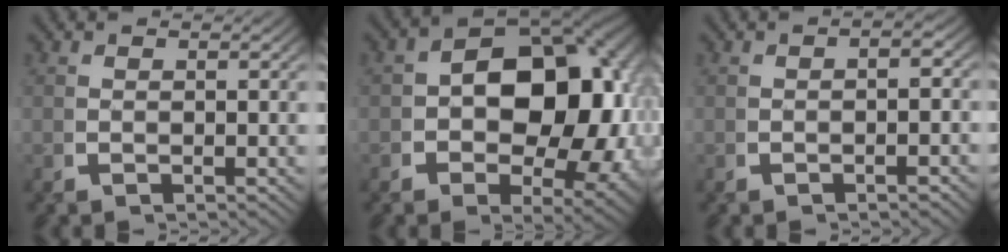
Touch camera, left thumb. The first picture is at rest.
{"total": 14.0, "force": [-0.9, 9.3, 10.5], "torque": [-0.165, -0.032, -0.003]}
{"total": 1.2, "force": [-0.8, 0.5, 0.8], "torque": [-0.011, -0.001, -0.014]}